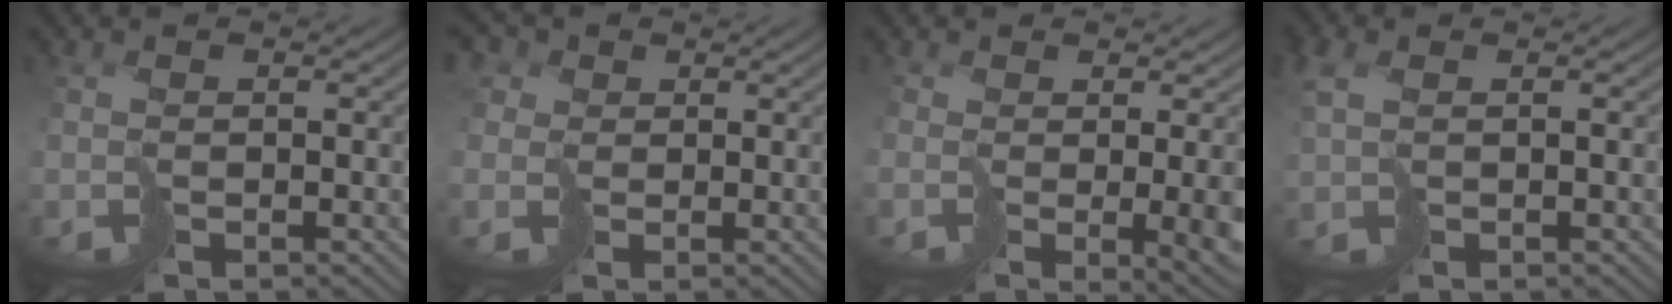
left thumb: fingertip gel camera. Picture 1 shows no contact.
{"total": 3.9, "force": [1.4, 3.5, 1.0], "torque": [-0.044, 0.005, 0.008]}
{"total": 4.9, "force": [-0.6, 0.9, 4.8], "torque": [-0.055, -0.025, 0.017]}
{"total": 3.1, "force": [0.4, 2.0, 2.3], "torque": [-0.069, -0.005, 0.009]}